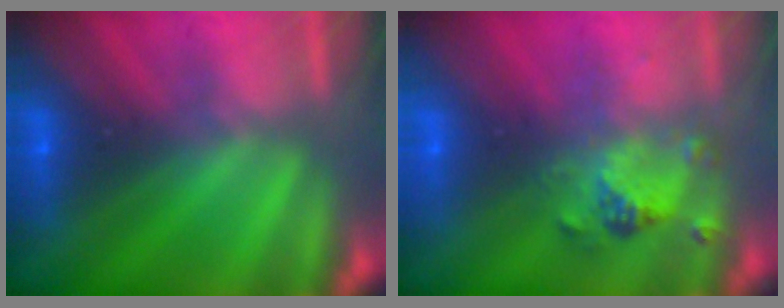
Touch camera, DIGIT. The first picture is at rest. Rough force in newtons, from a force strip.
{"total": 2.4}